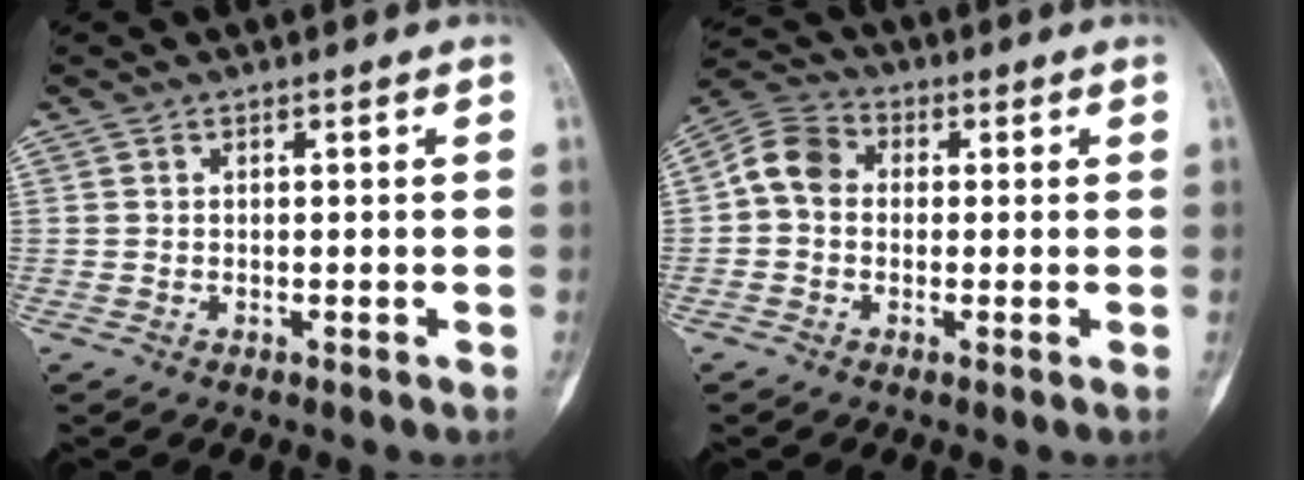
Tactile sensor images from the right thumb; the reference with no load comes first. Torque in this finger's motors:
{"motor_torque": [0.05, 0.03, 0.01, 0.00, 0.03]}